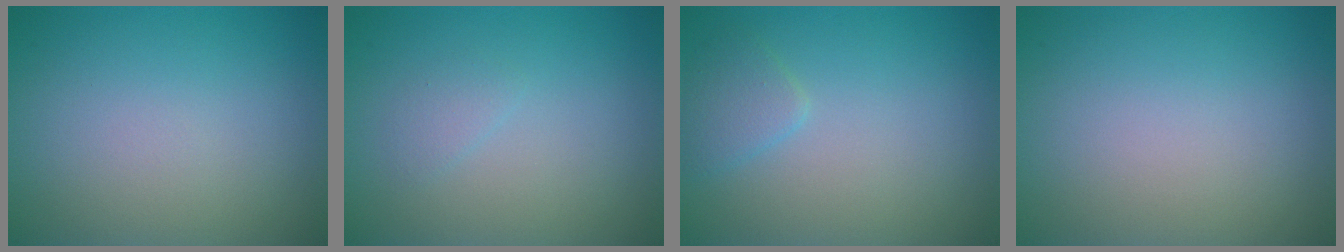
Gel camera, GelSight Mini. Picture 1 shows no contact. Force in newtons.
{"total": 0.9, "press": 0.9, "slide": 0.0}
{"total": 1.6, "press": 1.6, "slide": 0.1}
{"total": 0.0}